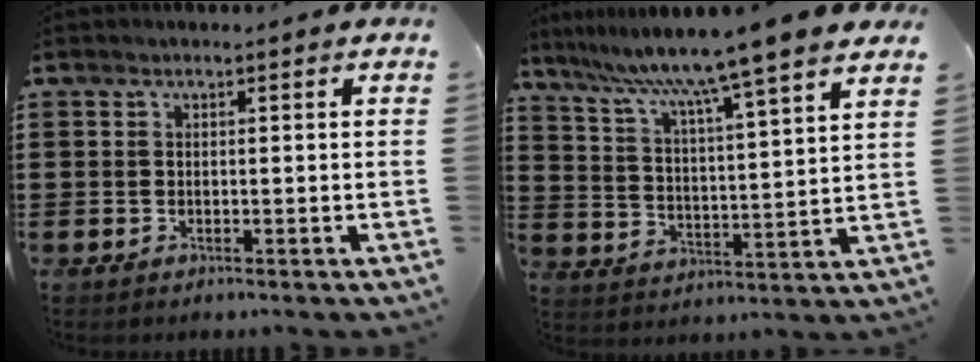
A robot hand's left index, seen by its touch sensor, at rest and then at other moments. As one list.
[{"total": 8.5, "force": [7.1, -1.8, 4.3], "torque": [-0.111, -0.055, 0.110]}]